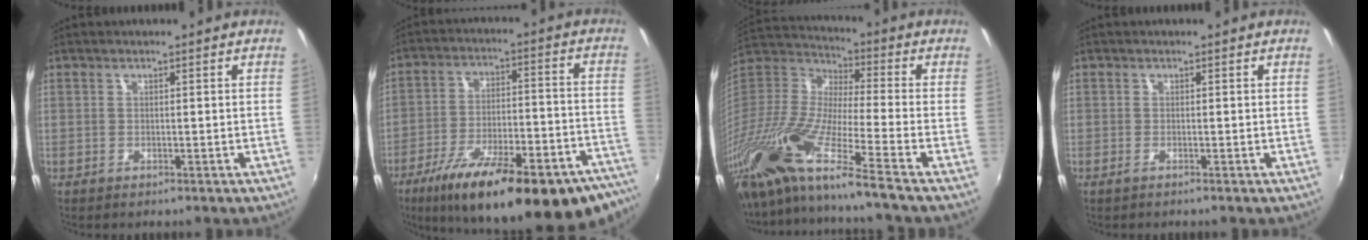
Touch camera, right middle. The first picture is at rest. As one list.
[{"total": 31.1, "force": [-23.0, 8.5, 19.1], "torque": [-0.288, -0.029, -0.314]}, {"total": 22.3, "force": [-16.6, -0.5, 14.8], "torque": [-0.266, -0.060, -0.323]}, {"total": 0.6, "force": [-0.4, -0.2, 0.5], "torque": [-0.009, -0.002, -0.009]}]